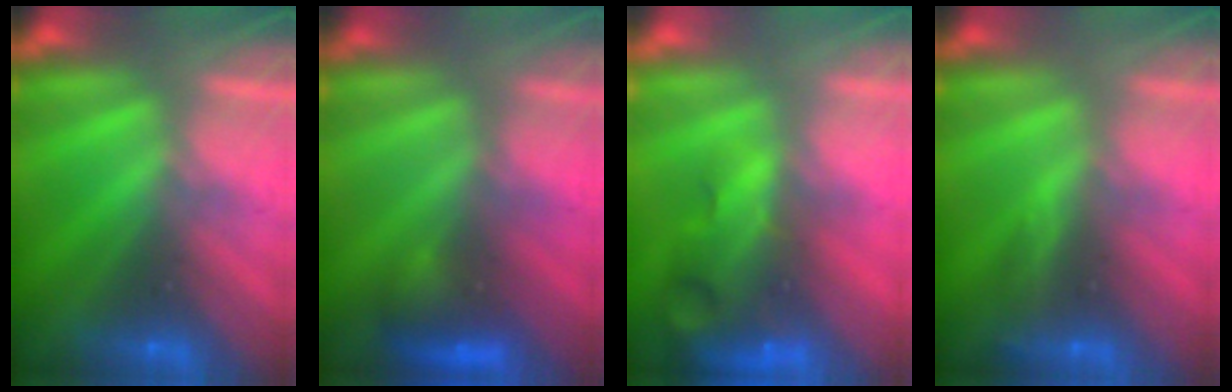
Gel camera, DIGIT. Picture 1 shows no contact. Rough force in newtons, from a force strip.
{"total": 2.9}
{"total": 7.6}
{"total": 3.0}